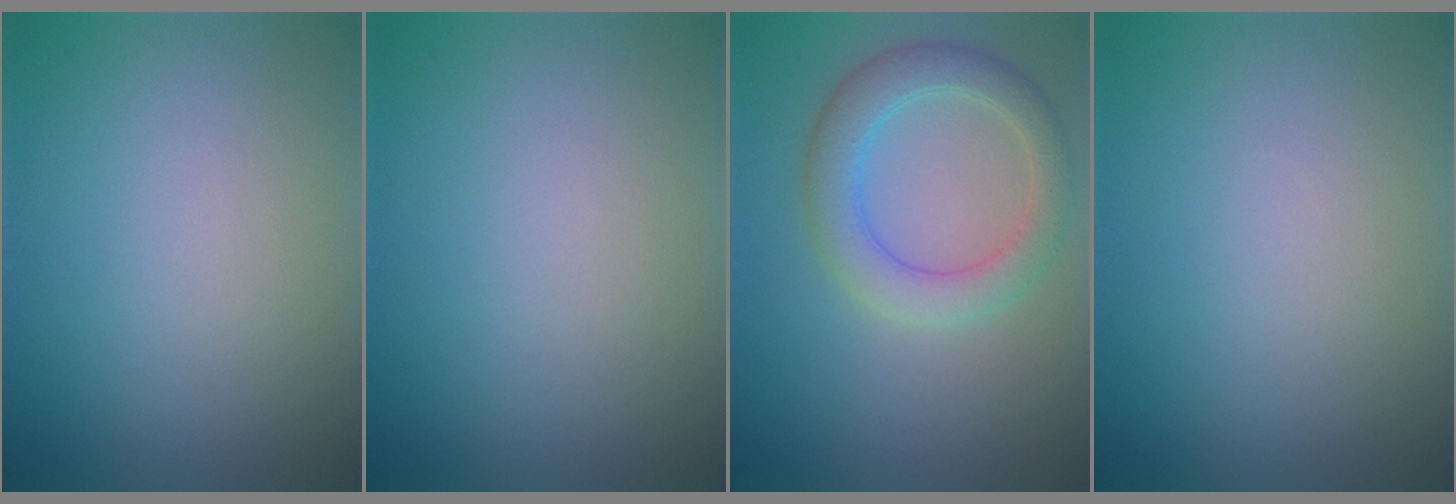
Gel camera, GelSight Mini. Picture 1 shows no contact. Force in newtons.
{"total": 0.0}
{"total": 4.4, "press": 4.4, "slide": 0.1}
{"total": 0.0}